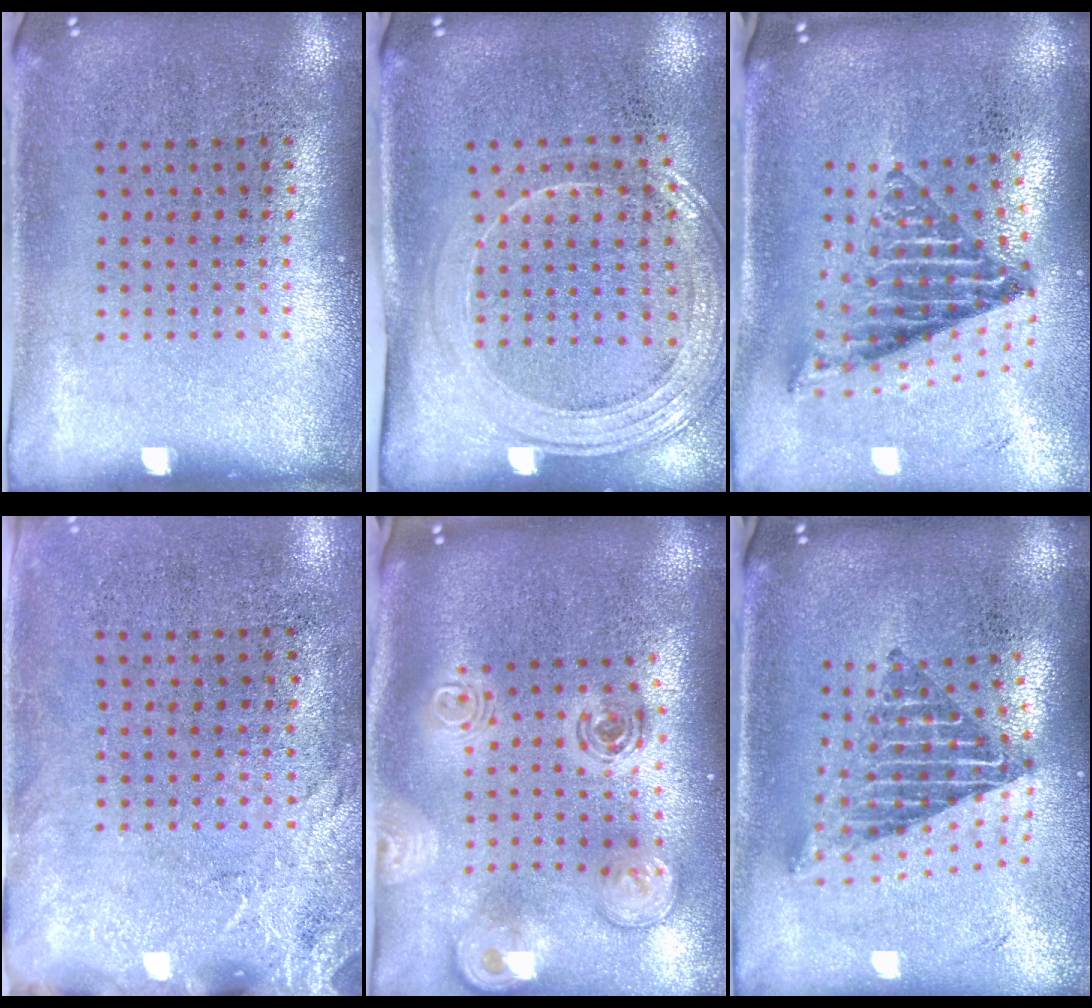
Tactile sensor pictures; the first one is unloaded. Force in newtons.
{"total": 1.9, "press": 1.7, "slide": 1.0}
{"total": 1.9, "press": 1.4, "slide": 1.2}
{"total": 2.6, "press": 2.0, "slide": 1.6}
{"total": 2.6, "press": 1.8, "slide": 1.8}
{"total": 2.3, "press": 1.6, "slide": 1.6}